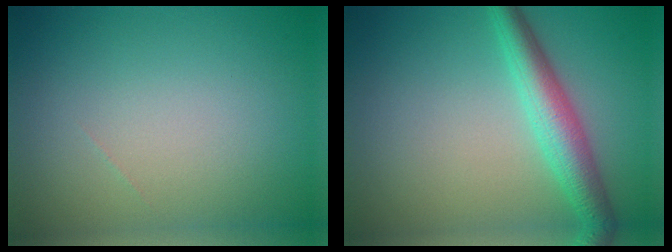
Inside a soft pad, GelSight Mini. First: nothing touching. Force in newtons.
{"total": 4.2, "press": 4.2, "slide": 0.1}